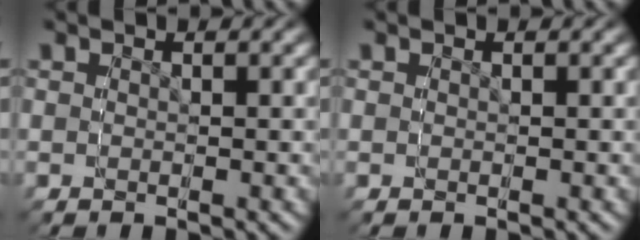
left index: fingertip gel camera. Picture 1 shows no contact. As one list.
[{"total": 0.0}]